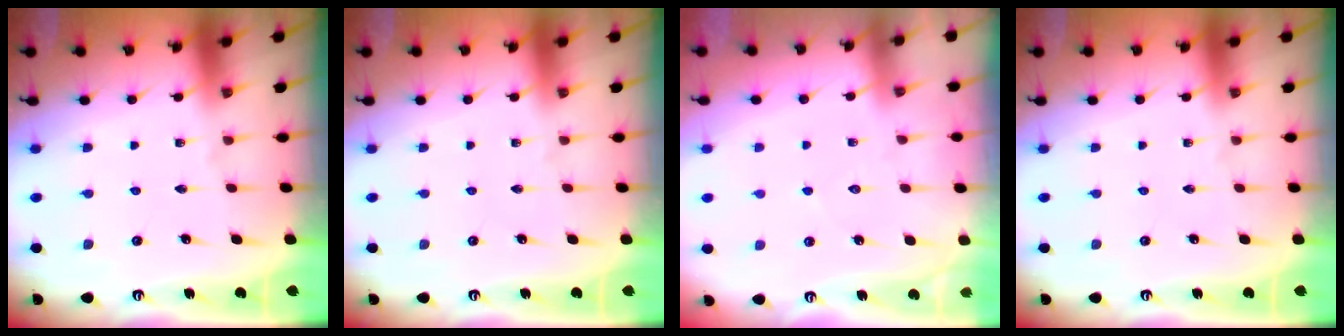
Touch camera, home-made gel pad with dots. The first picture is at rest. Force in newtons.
{"total": 0.0}
{"total": 5.3, "press": 5.2, "slide": 0.6}
{"total": 0.0}